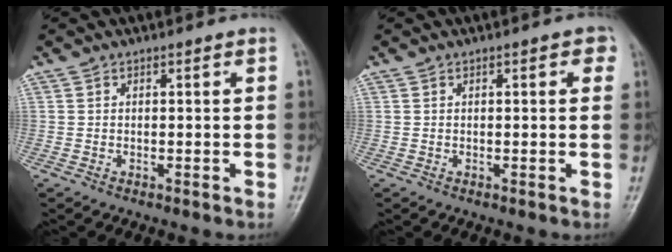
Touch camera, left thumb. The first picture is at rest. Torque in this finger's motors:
{"motor_torque": [-0.20, -0.16, 0.11, 0.05, 0.05]}